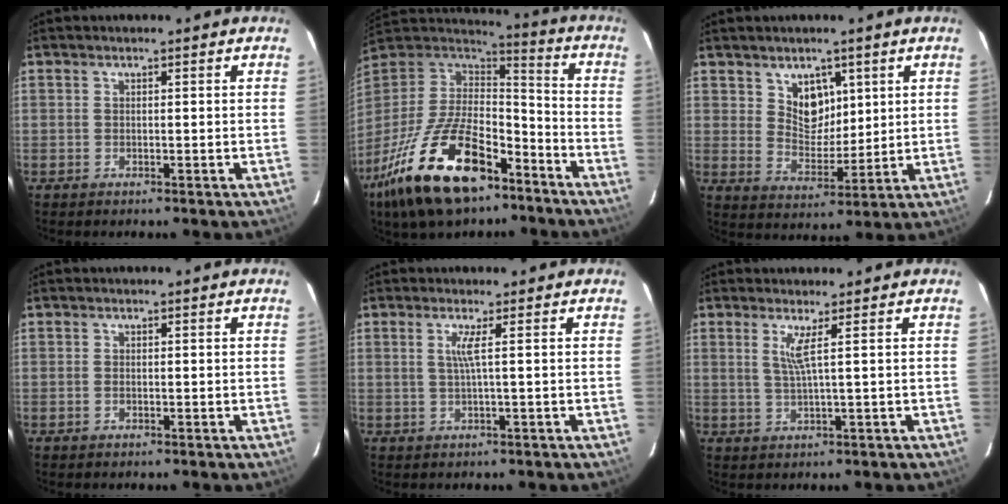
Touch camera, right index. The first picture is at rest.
{"total": 26.8, "force": [-15.8, 12.3, 17.9], "torque": [-0.359, -0.025, -0.263]}
{"total": 6.8, "force": [3.5, 4.9, 3.2], "torque": [-0.045, -0.003, 0.068]}
{"total": 0.5, "force": [-0.2, 0.3, 0.3], "torque": [-0.005, 0.000, -0.004]}
{"total": 2.2, "force": [0.4, -0.9, 2.0], "torque": [-0.029, -0.002, 0.011]}
{"total": 2.9, "force": [1.1, -0.9, 2.5], "torque": [-0.043, -0.009, 0.020]}